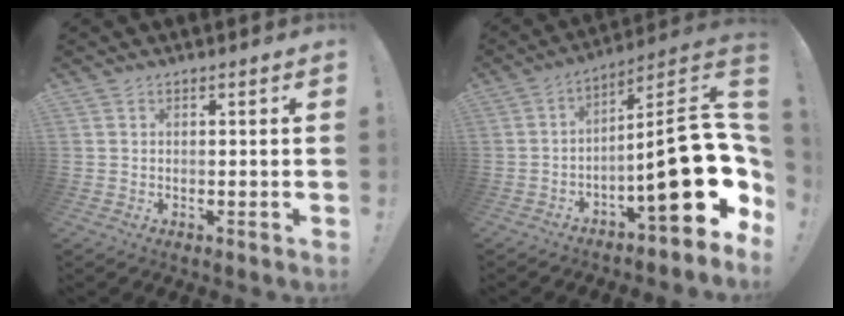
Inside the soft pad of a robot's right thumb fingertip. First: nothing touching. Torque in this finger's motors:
{"motor_torque": [2.37, 2.63, 1.39, -1.38, 0.55]}